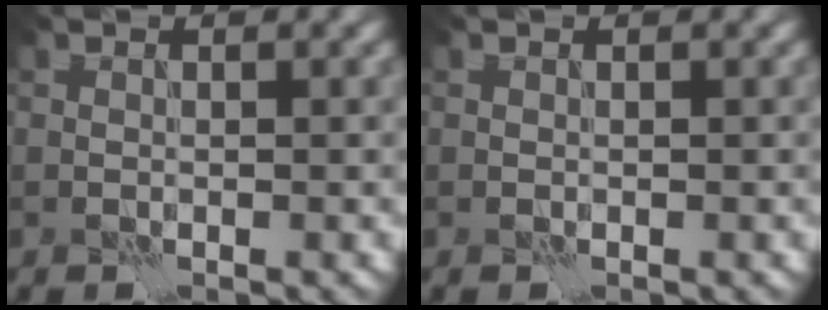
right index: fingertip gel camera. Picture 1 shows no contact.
{"total": 0.0}